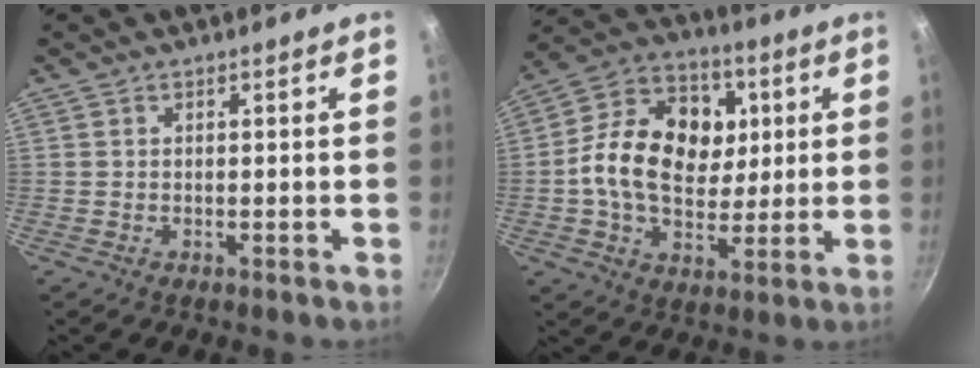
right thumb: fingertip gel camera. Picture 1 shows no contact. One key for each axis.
{"total": 18.7, "fx": 2.3, "fy": 13.8, "fz": 12.4, "tx": -0.180, "ty": 0.011, "tz": 0.026}